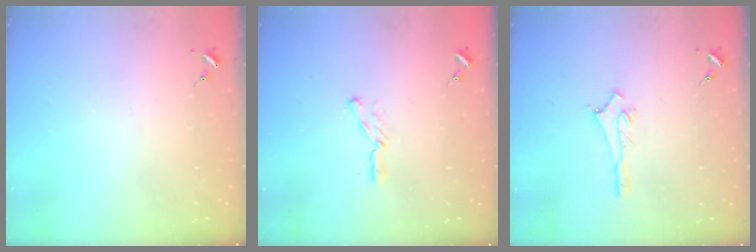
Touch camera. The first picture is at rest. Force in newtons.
{"total": 4.7, "press": 4.7, "slide": 0.3}
{"total": 2.9, "press": 2.9, "slide": 0.3}